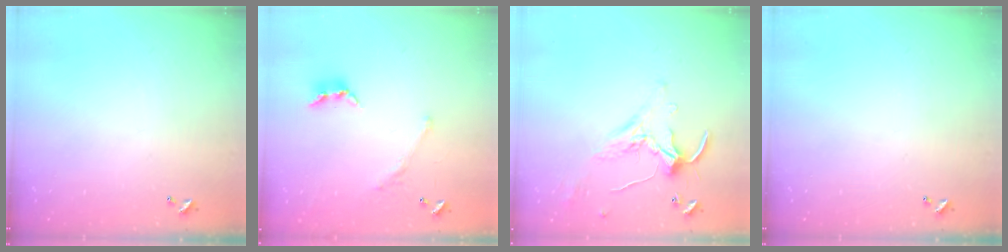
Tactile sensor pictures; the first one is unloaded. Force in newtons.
{"total": 1.6, "press": 1.1, "slide": 1.1}
{"total": 1.0, "press": 0.5, "slide": 0.8}
{"total": 0.0}